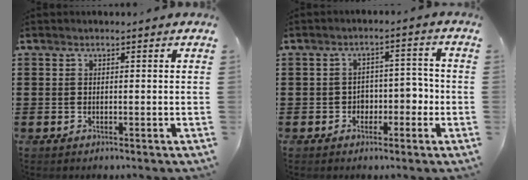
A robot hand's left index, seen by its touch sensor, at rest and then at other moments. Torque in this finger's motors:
{"motor_torque": [0.13, 0.12, 0.32, 0.02]}